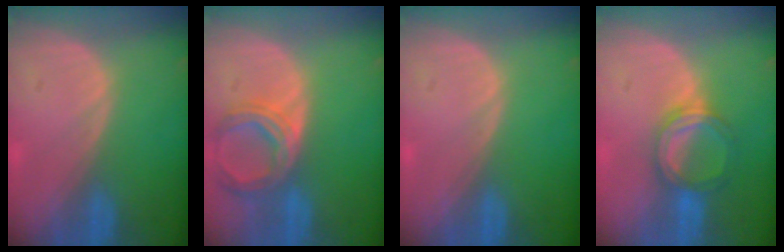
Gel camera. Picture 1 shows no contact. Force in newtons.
{"total": 6.9, "press": 6.4, "slide": 2.7}
{"total": 0.0}
{"total": 5.3, "press": 5.2, "slide": 0.5}